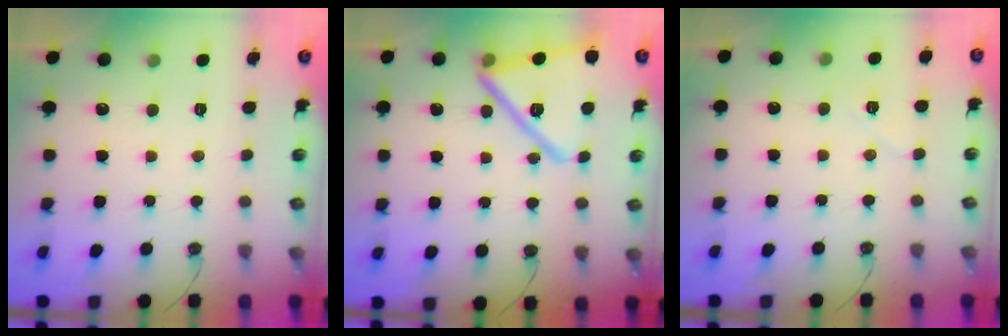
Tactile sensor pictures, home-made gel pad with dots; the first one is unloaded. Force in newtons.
{"total": 18.3, "press": 17.9, "slide": 3.6}
{"total": 5.2, "press": 4.6, "slide": 2.5}